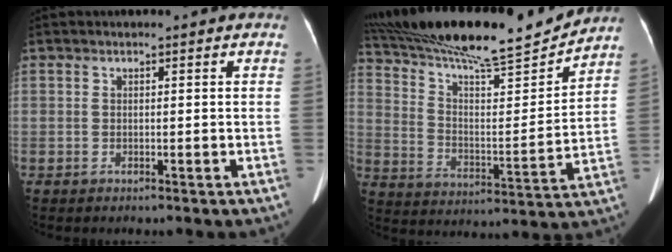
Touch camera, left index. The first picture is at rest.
{"total": 21.4, "force": [19.5, 1.0, 8.8], "torque": [-0.167, -0.016, 0.303]}